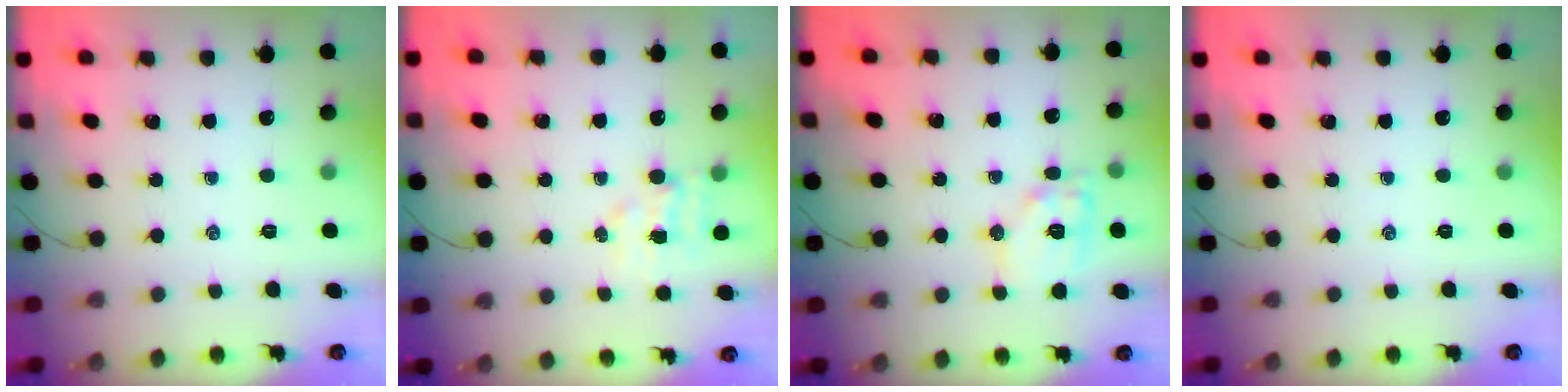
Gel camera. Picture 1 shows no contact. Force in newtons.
{"total": 4.1, "press": 4.0, "slide": 1.0}
{"total": 10.7, "press": 10.7, "slide": 0.8}
{"total": 0.0}